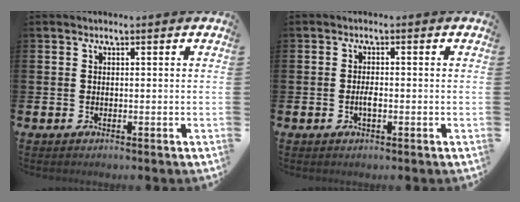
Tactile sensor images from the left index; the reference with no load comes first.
{"total": 1.7, "force": [-0.4, 0.6, 1.5], "torque": [-0.021, -0.001, -0.009]}